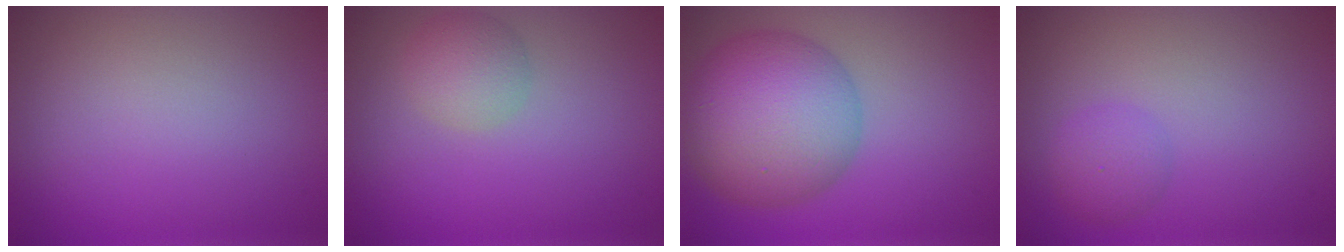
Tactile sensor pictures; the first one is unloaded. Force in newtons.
{"total": 2.7, "press": 2.7, "slide": 0.2}
{"total": 9.8, "press": 9.8, "slide": 0.2}
{"total": 1.8, "press": 1.8, "slide": 0.0}